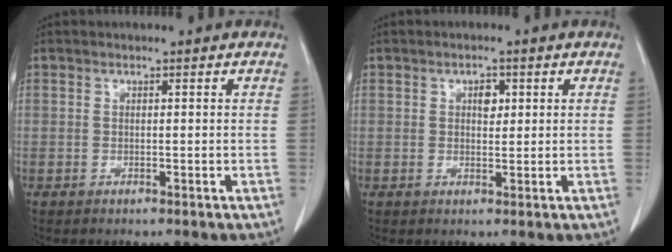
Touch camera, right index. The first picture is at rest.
{"total": 2.1, "force": [0.7, 1.2, 1.6], "torque": [-0.023, 0.001, 0.011]}